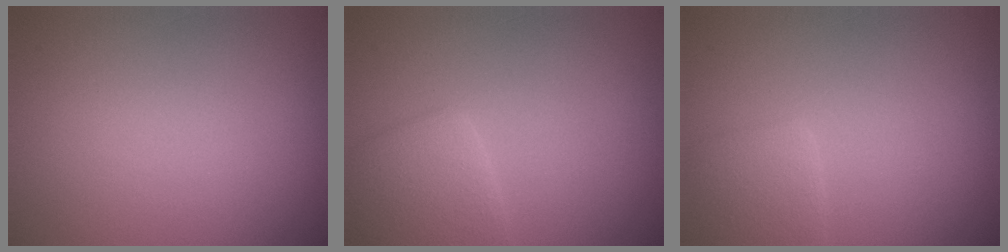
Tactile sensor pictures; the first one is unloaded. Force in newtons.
{"total": 2.9, "press": 2.9, "slide": 0.1}
{"total": 1.9, "press": 1.9, "slide": 0.1}